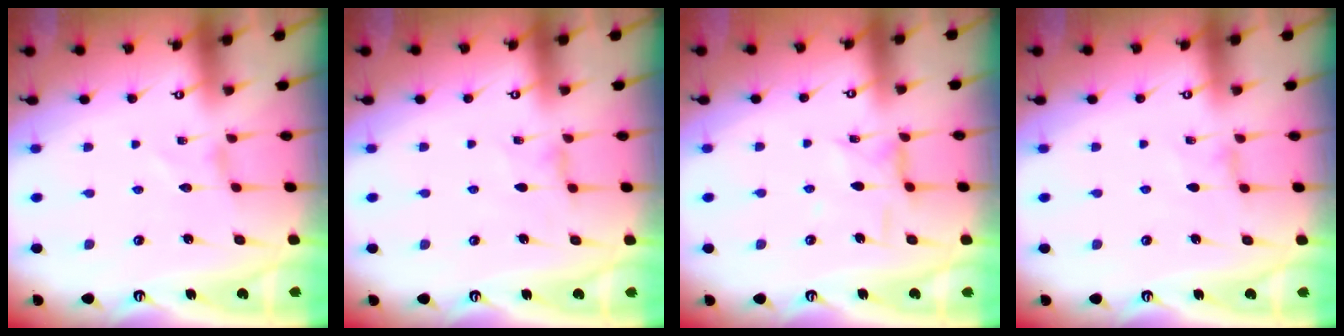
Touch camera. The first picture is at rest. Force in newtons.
{"total": 1.4, "press": 1.4, "slide": 0.4}
{"total": 3.7, "press": 3.7, "slide": 0.3}
{"total": 0.9, "press": 0.8, "slide": 0.4}